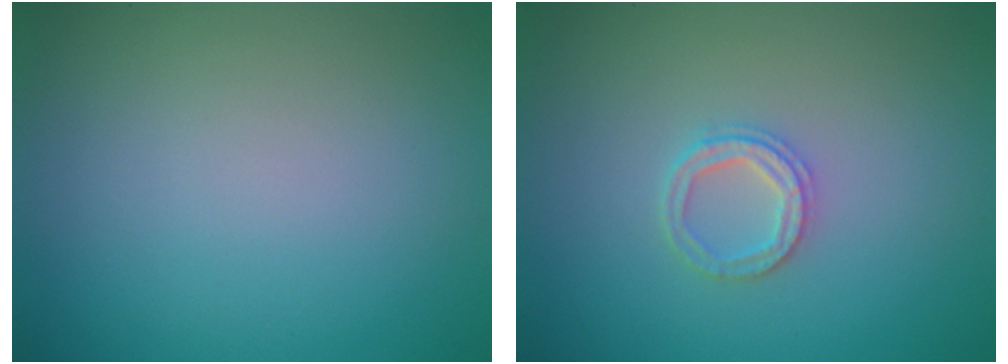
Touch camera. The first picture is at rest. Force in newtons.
{"total": 2.1, "press": 2.0, "slide": 0.4}